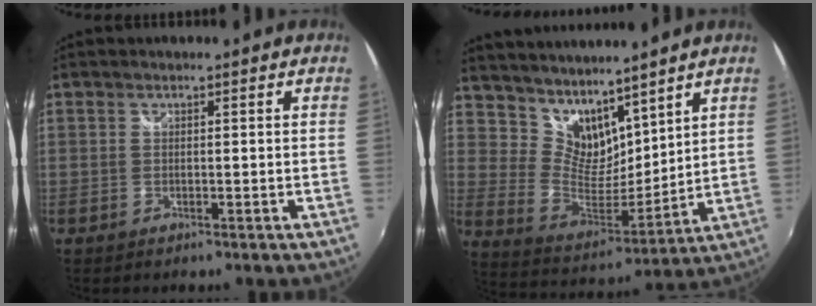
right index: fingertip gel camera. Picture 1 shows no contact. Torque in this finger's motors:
{"motor_torque": [0.13, 0.26, 0.01, 0.00]}